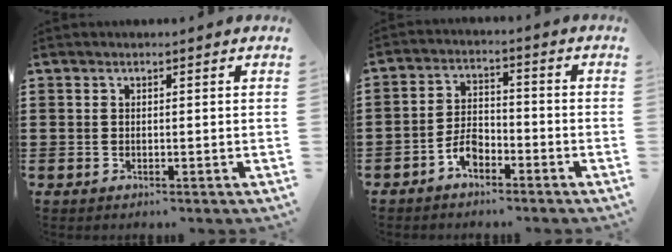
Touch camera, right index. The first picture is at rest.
{"total": 4.5, "force": [-2.7, 2.3, 2.7], "torque": [-0.060, 0.005, -0.055]}